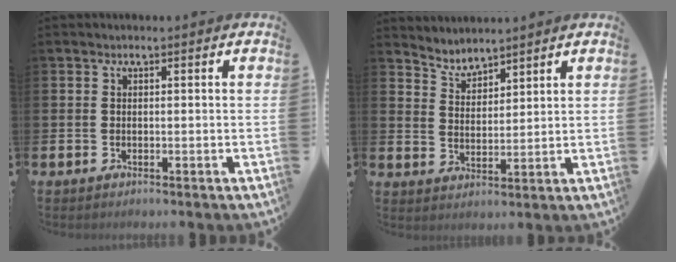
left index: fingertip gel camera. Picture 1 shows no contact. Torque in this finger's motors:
{"motor_torque": [0.47, -0.41, -0.02, -0.01]}